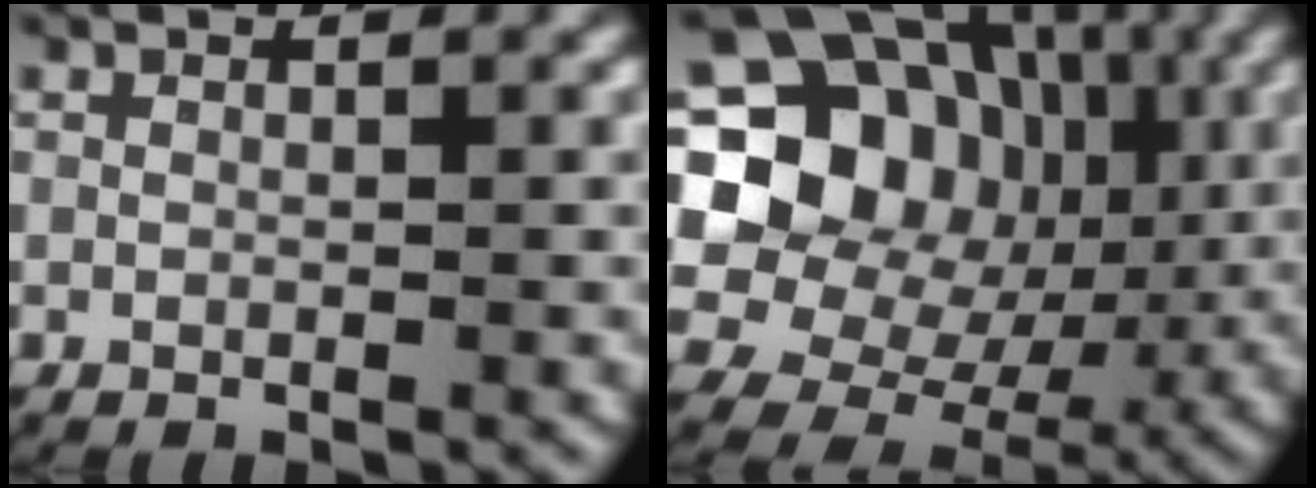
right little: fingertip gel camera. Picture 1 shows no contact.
{"total": 17.3, "force": [1.4, 14.5, 9.4], "torque": [-0.209, -0.028, 0.023]}